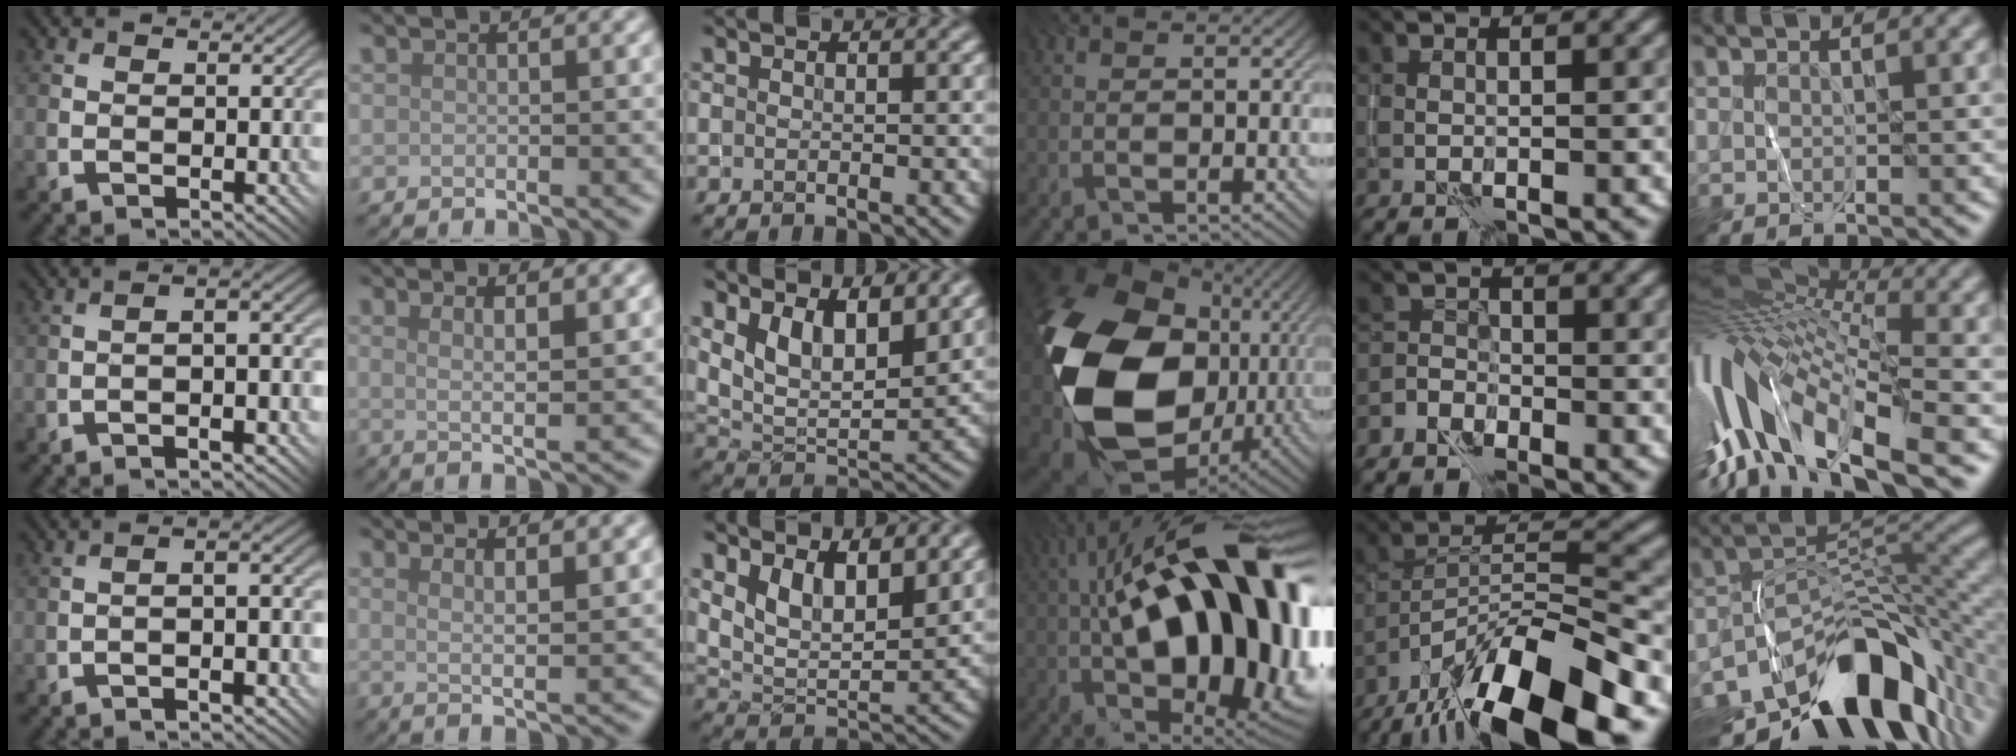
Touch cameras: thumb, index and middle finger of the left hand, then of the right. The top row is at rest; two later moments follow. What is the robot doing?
{"motion": "wrap", "object": "yarn"}